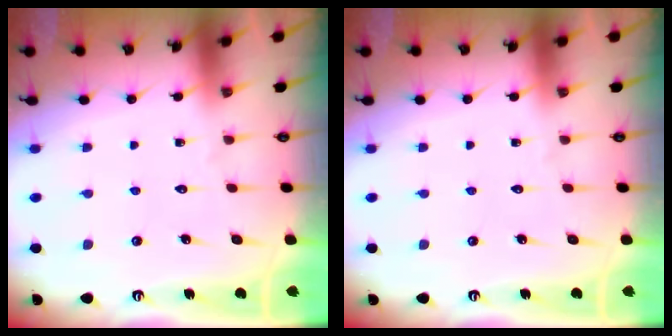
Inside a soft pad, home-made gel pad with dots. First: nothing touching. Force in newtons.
{"total": 0.0}